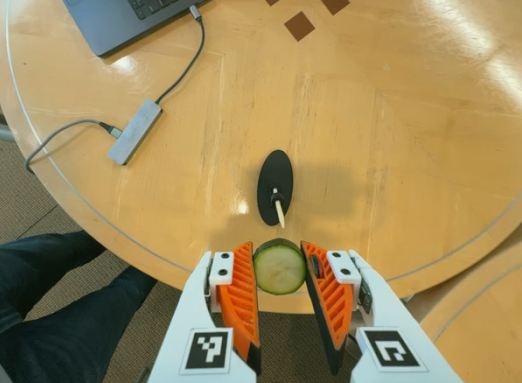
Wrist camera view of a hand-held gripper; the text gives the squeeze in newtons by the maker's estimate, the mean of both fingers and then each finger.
{"total": 7.7, "left": 7.4, "right": 8.1}